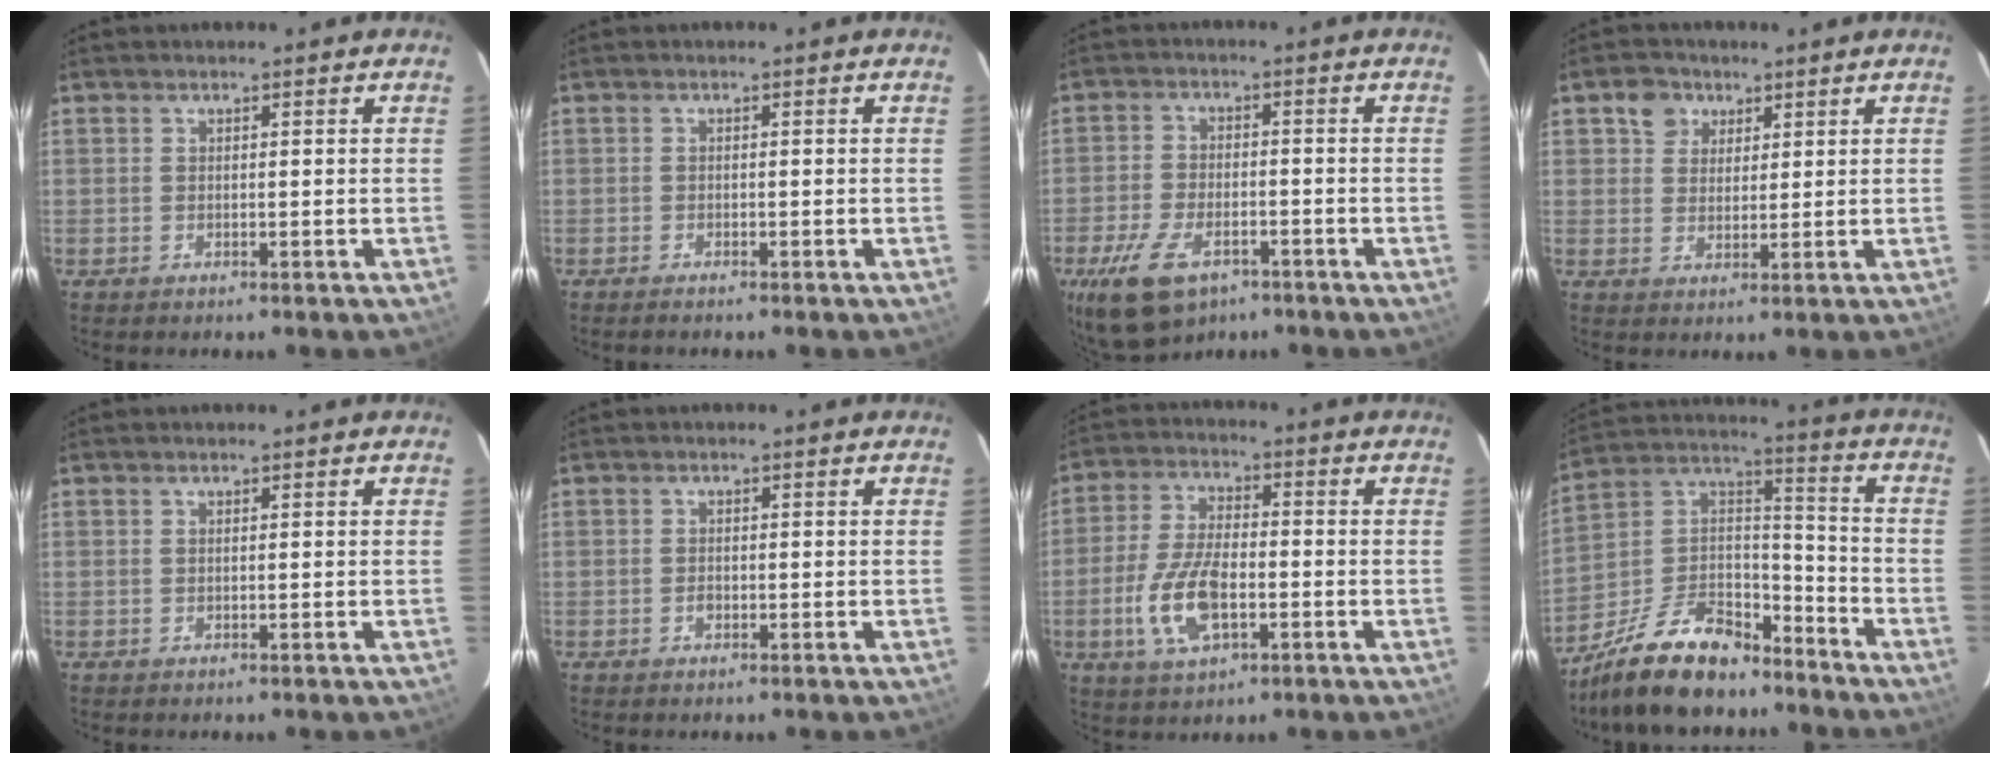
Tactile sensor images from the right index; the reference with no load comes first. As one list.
[{"total": 1.0, "force": [-0.9, 0.1, 0.3], "torque": [-0.011, -0.003, -0.017]}, {"total": 12.3, "force": [-7.3, 6.4, 7.6], "torque": [-0.176, -0.023, -0.128]}, {"total": 4.7, "force": [2.4, 3.8, 1.1], "torque": [-0.010, 0.016, 0.043]}, {"total": 0.0}, {"total": 1.2, "force": [-0.5, 0.9, 0.6], "torque": [-0.009, 0.003, -0.007]}, {"total": 11.5, "force": [-3.4, 5.2, 9.6], "torque": [-0.204, -0.002, -0.061]}, {"total": 19.0, "force": [-14.0, 8.6, 9.6], "torque": [-0.207, 0.031, -0.234]}]